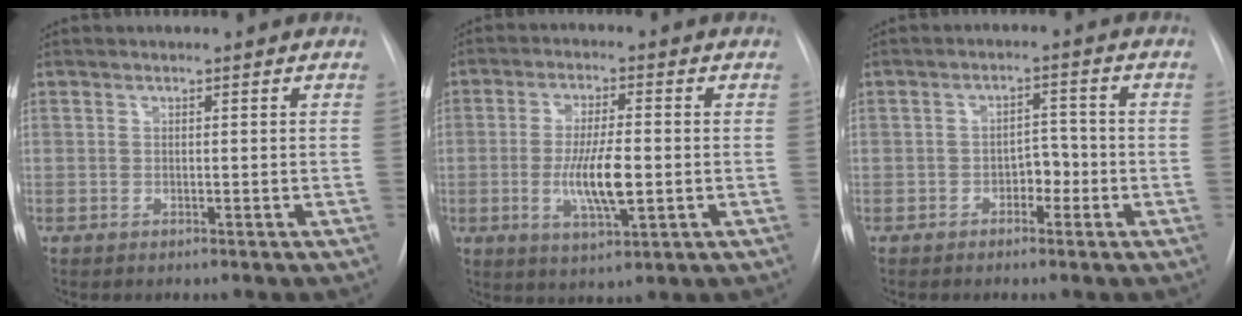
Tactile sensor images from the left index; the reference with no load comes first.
{"total": 8.2, "force": [-1.3, 1.8, 7.9], "torque": [-0.150, -0.011, -0.022]}
{"total": 3.2, "force": [-1.5, 1.9, 2.0], "torque": [-0.022, 0.007, -0.027]}